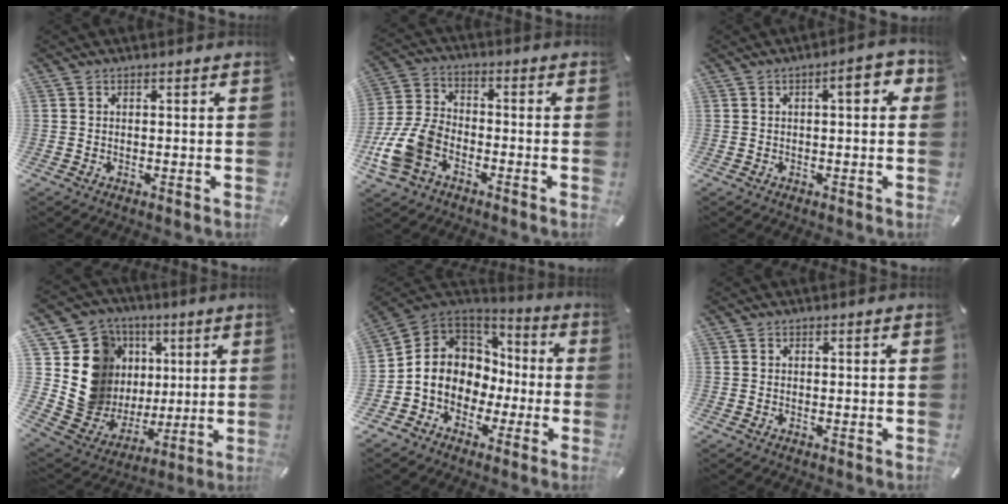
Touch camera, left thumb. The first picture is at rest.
{"total": 11.3, "force": [-5.4, 7.7, 6.2], "torque": [-0.142, 0.028, -0.102]}
{"total": 5.5, "force": [1.1, 2.0, 5.0], "torque": [-0.065, 0.000, 0.010]}
{"total": 17.4, "force": [3.8, 16.3, 4.4], "torque": [-0.064, -0.042, 0.109]}
{"total": 10.3, "force": [-2.1, 9.4, 3.6], "torque": [-0.101, 0.001, -0.035]}
{"total": 0.0}